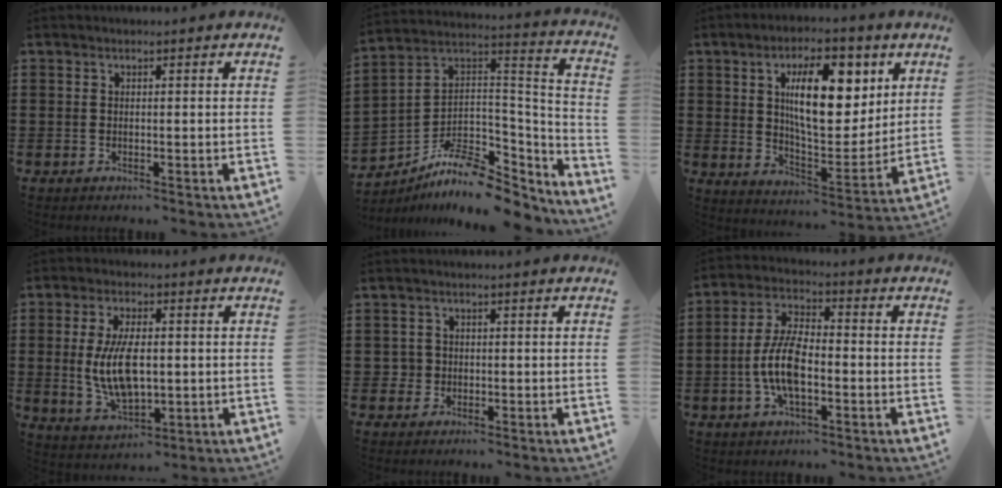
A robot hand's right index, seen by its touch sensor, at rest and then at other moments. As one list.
[{"total": 10.0, "force": [-8.0, 3.7, 4.7], "torque": [-0.091, 0.013, -0.155]}, {"total": 13.5, "force": [5.2, 5.9, 11.0], "torque": [-0.168, -0.007, 0.084]}, {"total": 8.8, "force": [0.0, 4.4, 7.7], "torque": [-0.160, -0.001, -0.005]}, {"total": 1.7, "force": [-0.3, 1.6, 0.3], "torque": [-0.012, 0.005, -0.008]}, {"total": 8.6, "force": [-1.9, 3.8, 7.5], "torque": [-0.177, -0.005, -0.044]}]